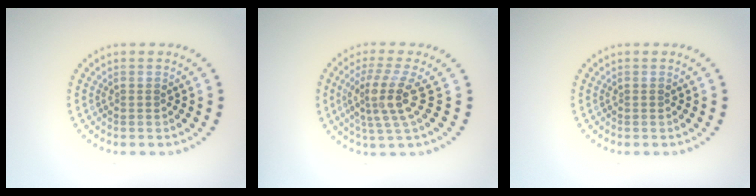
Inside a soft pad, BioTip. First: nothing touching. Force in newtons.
{"total": 4.0, "press": 2.8, "slide": 2.8}
{"total": 0.0}